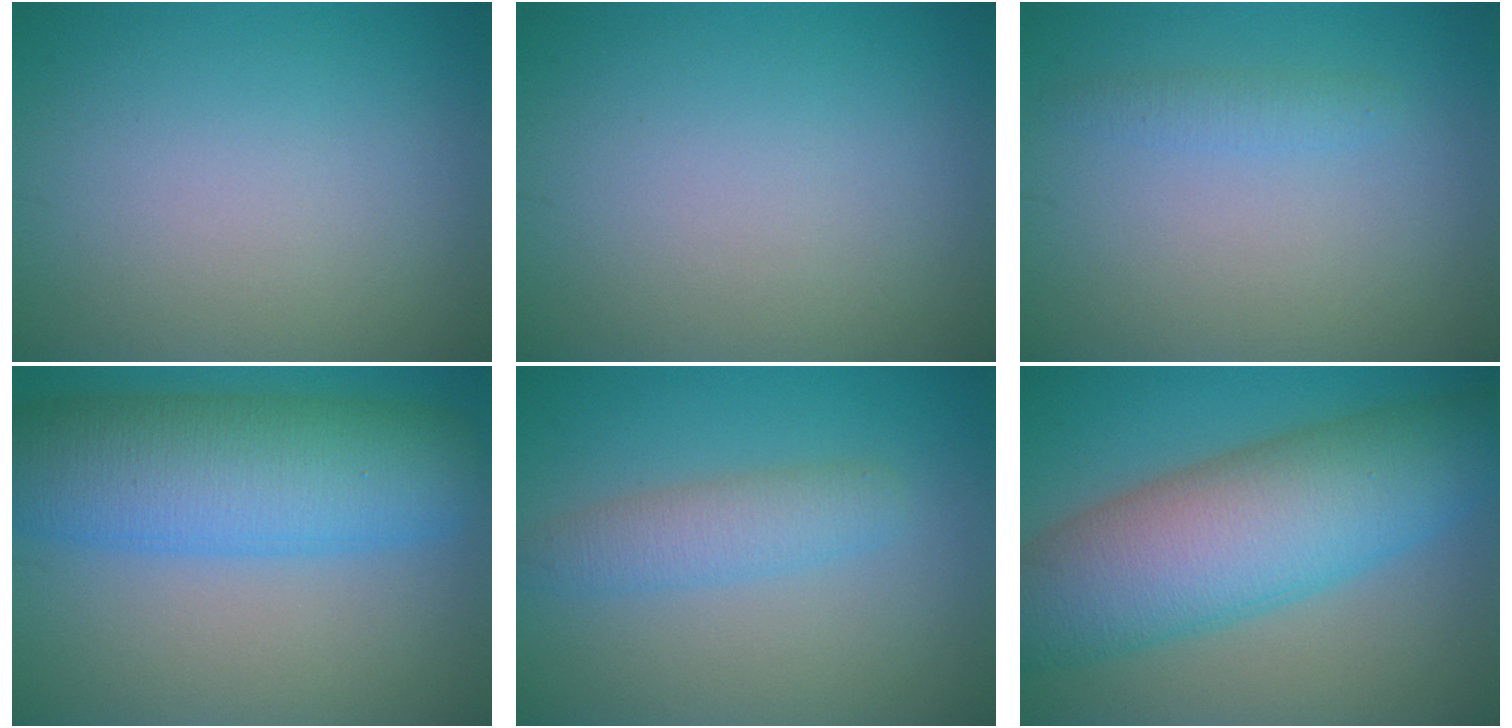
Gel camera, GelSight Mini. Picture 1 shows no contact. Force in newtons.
{"total": 0.0}
{"total": 1.3, "press": 1.3, "slide": 0.0}
{"total": 10.9, "press": 10.9, "slide": 0.2}
{"total": 3.0, "press": 3.0, "slide": 0.1}
{"total": 11.8, "press": 11.8, "slide": 0.0}